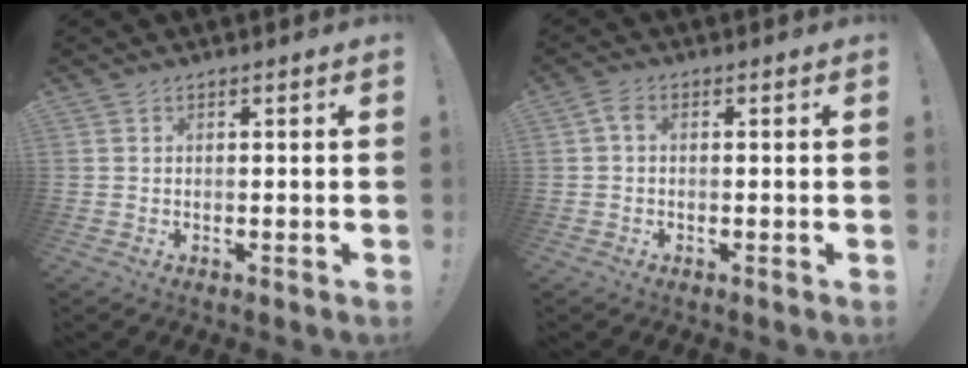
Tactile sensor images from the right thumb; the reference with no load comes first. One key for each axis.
{"total": 2.2, "fx": 0.1, "fy": 1.4, "fz": 1.7, "tx": -0.038, "ty": 0.009, "tz": 0.003}